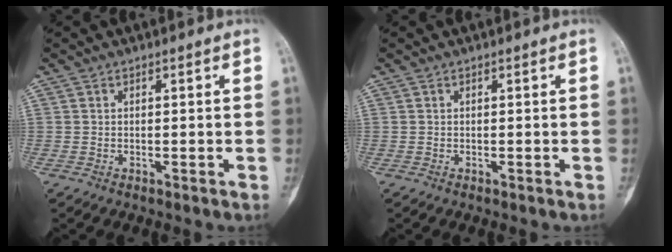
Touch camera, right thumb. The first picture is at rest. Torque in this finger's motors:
{"motor_torque": [-0.01, 0.01, 0.00, 0.00, 0.00]}